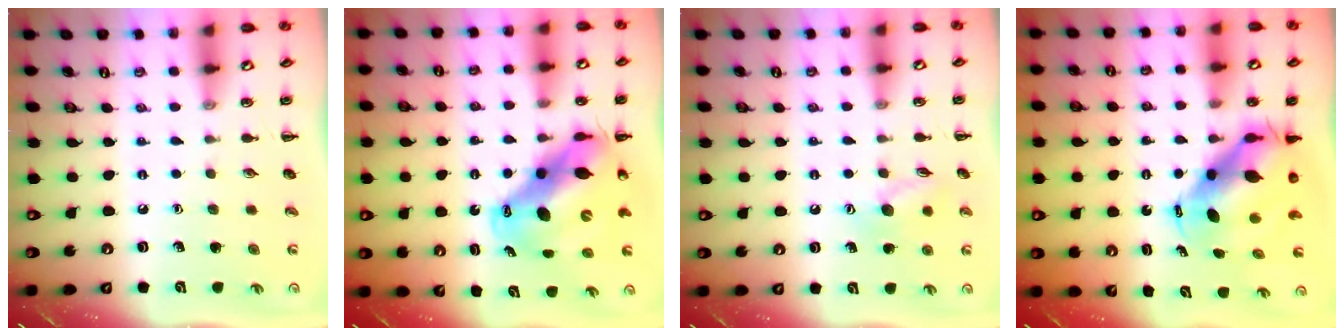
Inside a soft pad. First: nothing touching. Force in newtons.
{"total": 16.2, "press": 15.7, "slide": 4.2}
{"total": 9.1, "press": 9.1, "slide": 0.6}
{"total": 10.3, "press": 10.1, "slide": 2.1}